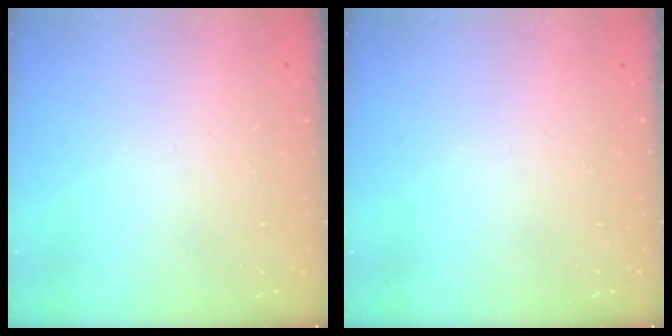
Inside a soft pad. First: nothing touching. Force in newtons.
{"total": 0.0}